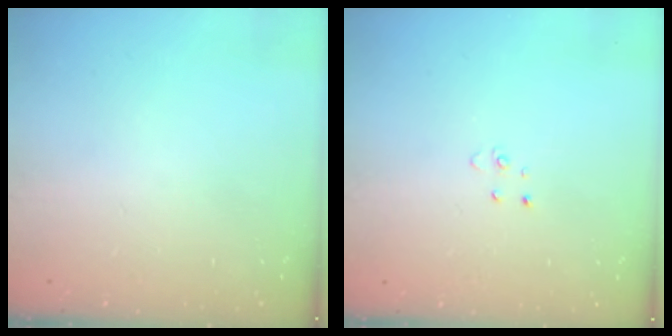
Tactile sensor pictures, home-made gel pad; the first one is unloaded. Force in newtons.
{"total": 2.6, "press": 2.6, "slide": 0.2}